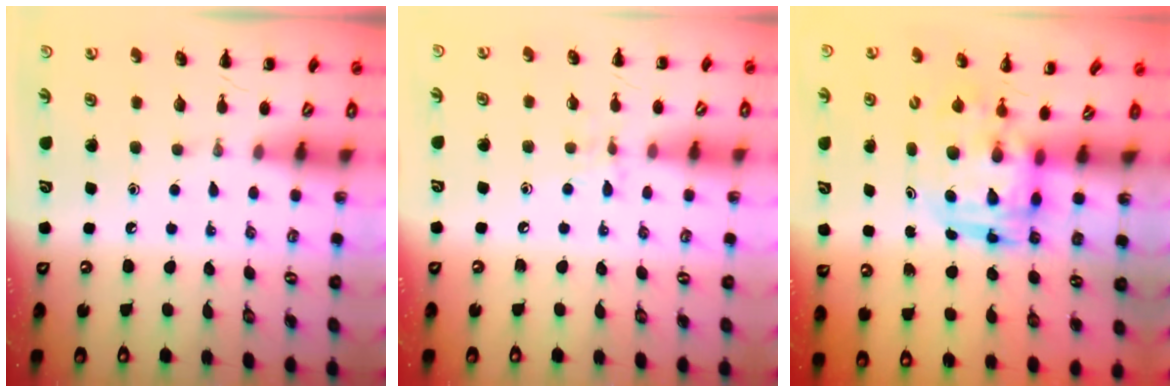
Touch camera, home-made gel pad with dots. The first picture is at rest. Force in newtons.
{"total": 6.1, "press": 5.7, "slide": 2.0}
{"total": 3.5, "press": 3.4, "slide": 0.7}